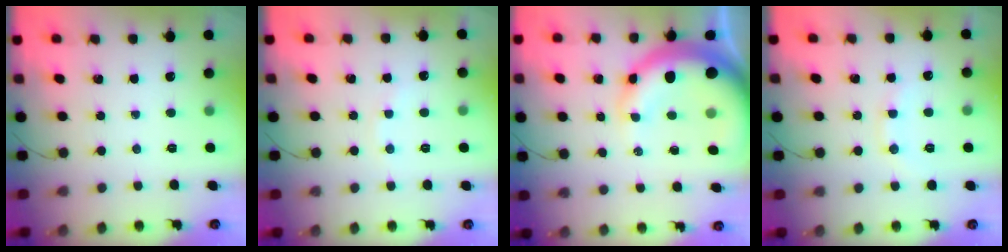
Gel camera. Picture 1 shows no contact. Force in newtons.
{"total": 3.0, "press": 2.9, "slide": 0.9}
{"total": 15.4, "press": 15.0, "slide": 3.3}
{"total": 8.6, "press": 8.6, "slide": 1.0}